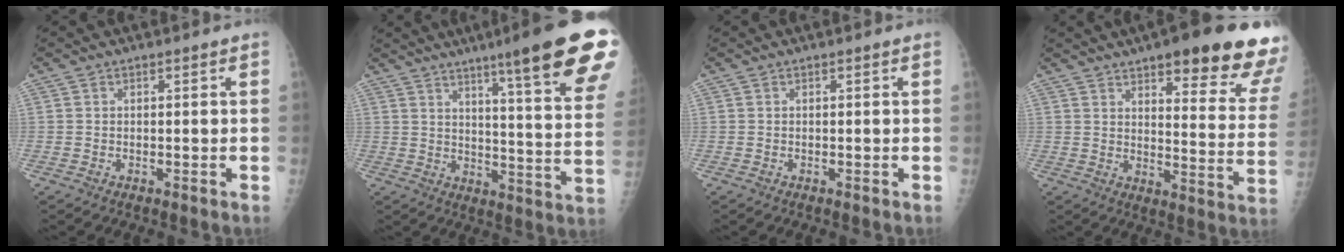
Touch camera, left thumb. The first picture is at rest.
{"total": 22.7, "force": [14.5, 1.7, 17.4], "torque": [-0.216, -0.072, 0.191]}
{"total": 0.0}
{"total": 23.5, "force": [15.8, 5.3, 16.6], "torque": [-0.183, -0.064, 0.194]}